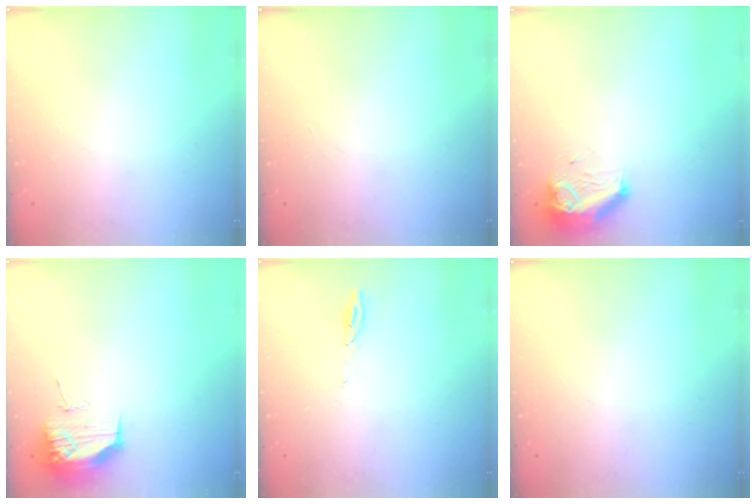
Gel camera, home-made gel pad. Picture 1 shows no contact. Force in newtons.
{"total": 0.0}
{"total": 9.6, "press": 9.5, "slide": 0.6}
{"total": 11.7, "press": 11.6, "slide": 1.0}
{"total": 3.3, "press": 3.3, "slide": 0.3}
{"total": 0.0}